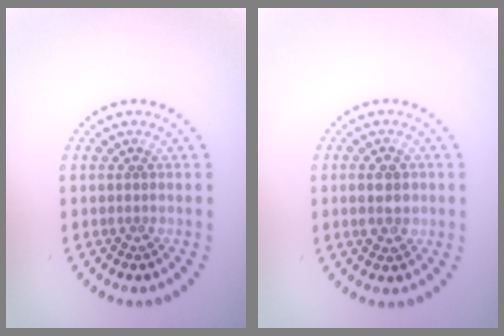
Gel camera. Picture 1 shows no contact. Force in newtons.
{"total": 3.2, "press": 3.2, "slide": 0.5}